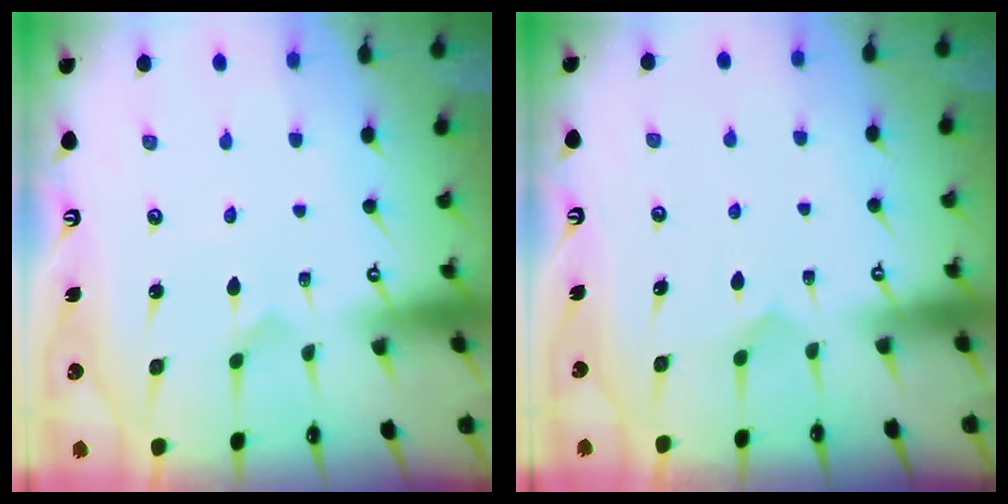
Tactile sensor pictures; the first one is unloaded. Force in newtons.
{"total": 3.9, "press": 3.8, "slide": 0.4}